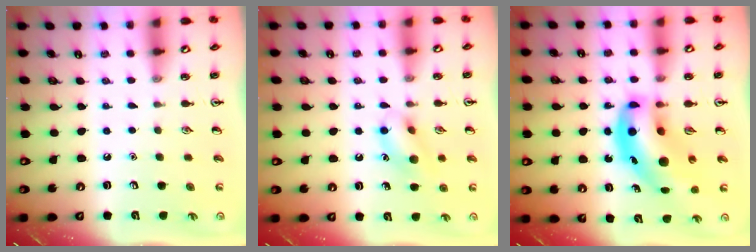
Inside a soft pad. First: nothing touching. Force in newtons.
{"total": 11.0, "press": 10.9, "slide": 1.6}
{"total": 14.2, "press": 13.6, "slide": 3.8}